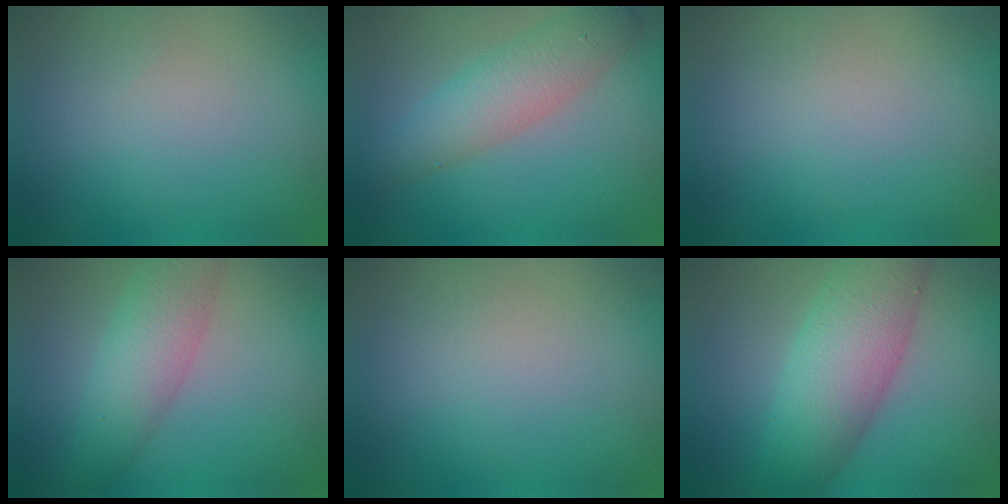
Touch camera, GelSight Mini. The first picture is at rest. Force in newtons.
{"total": 4.1, "press": 4.1, "slide": 0.1}
{"total": 0.0}
{"total": 4.6, "press": 4.6, "slide": 0.1}
{"total": 0.0}
{"total": 7.6, "press": 7.6, "slide": 0.1}